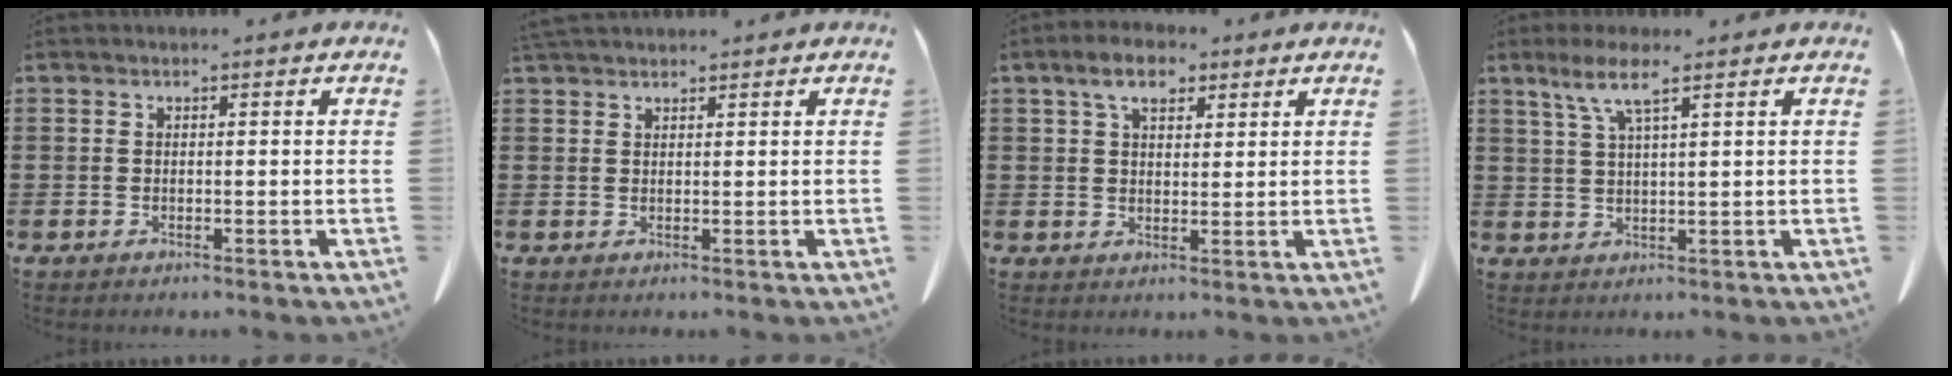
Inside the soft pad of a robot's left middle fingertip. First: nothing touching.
{"total": 1.8, "force": [1.7, 0.4, 0.5], "torque": [-0.015, 0.001, 0.034]}
{"total": 5.5, "force": [3.4, 2.9, 3.3], "torque": [-0.070, 0.010, 0.059]}
{"total": 5.1, "force": [3.0, 0.4, 4.1], "torque": [-0.087, 0.002, 0.052]}